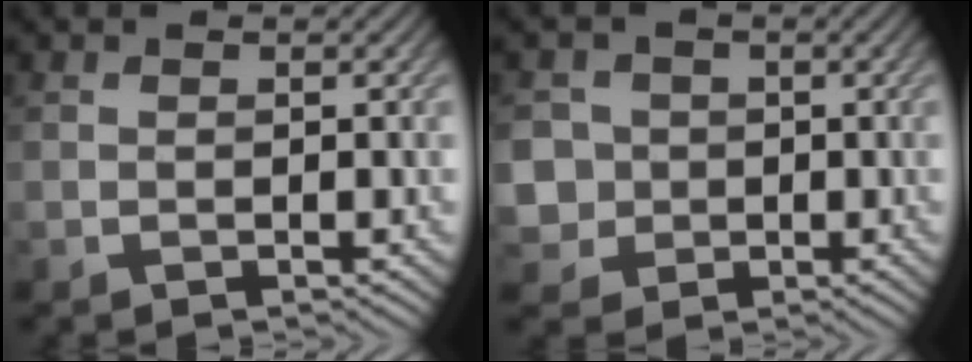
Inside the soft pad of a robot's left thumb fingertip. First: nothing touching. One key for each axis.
{"total": 5.1, "fx": -0.2, "fy": 5.0, "fz": 1.1, "tx": -0.041, "ty": 0.004, "tz": -0.024}